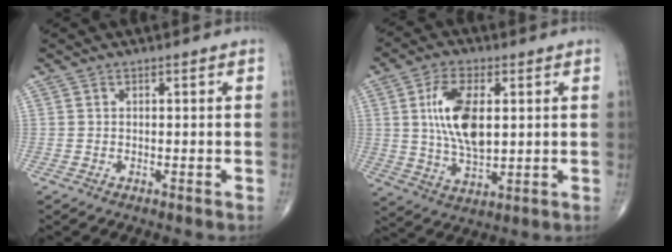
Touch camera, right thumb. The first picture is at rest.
{"total": 12.4, "force": [2.2, 6.2, 10.5], "torque": [-0.195, -0.010, 0.045]}